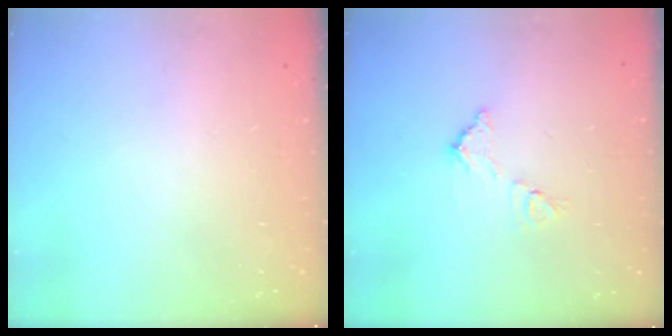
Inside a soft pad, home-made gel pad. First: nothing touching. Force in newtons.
{"total": 8.9, "press": 8.9, "slide": 0.3}